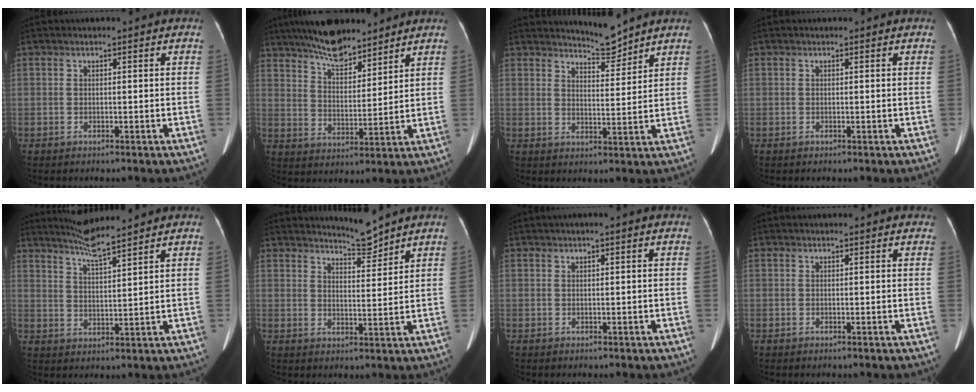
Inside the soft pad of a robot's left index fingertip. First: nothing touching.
{"total": 10.9, "force": [9.2, 2.9, 5.1], "torque": [-0.090, 0.010, 0.164]}
{"total": 4.5, "force": [4.5, -0.1, 0.5], "torque": [-0.014, -0.013, 0.077]}
{"total": 0.0}
{"total": 6.1, "force": [5.6, -0.7, 2.4], "torque": [-0.055, 0.001, 0.108]}
{"total": 4.1, "force": [4.1, -0.3, 0.5], "torque": [-0.014, -0.013, 0.072]}
{"total": 0.8, "force": [0.3, -0.1, 0.7], "torque": [-0.019, 0.010, 0.007]}
{"total": 0.6, "force": [0.4, 0.4, 0.1], "torque": [-0.001, 0.006, 0.000]}